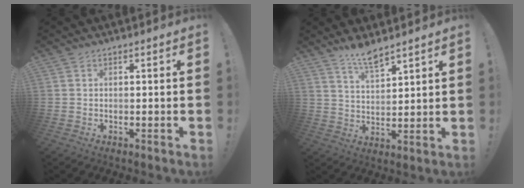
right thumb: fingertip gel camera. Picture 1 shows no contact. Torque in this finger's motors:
{"motor_torque": [-0.89, 0.78, 0.80, 0.30, -0.01]}